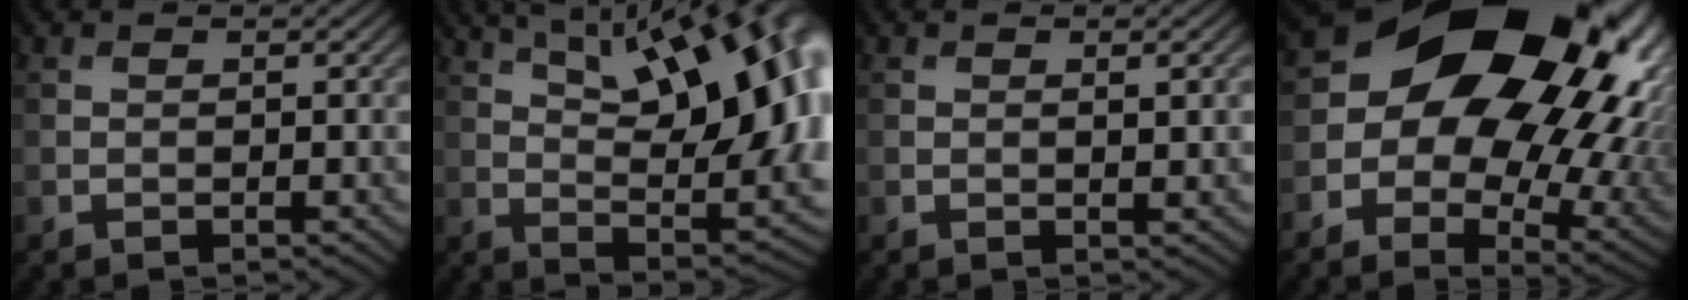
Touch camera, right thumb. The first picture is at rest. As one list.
[{"total": 15.9, "force": [5.0, 6.1, 13.8], "torque": [-0.195, 0.018, 0.086]}, {"total": 0.7, "force": [0.1, -0.1, 0.7], "torque": [-0.011, -0.003, 0.008]}, {"total": 20.3, "force": [3.8, 15.1, 13.0], "torque": [-0.215, -0.008, 0.108]}]